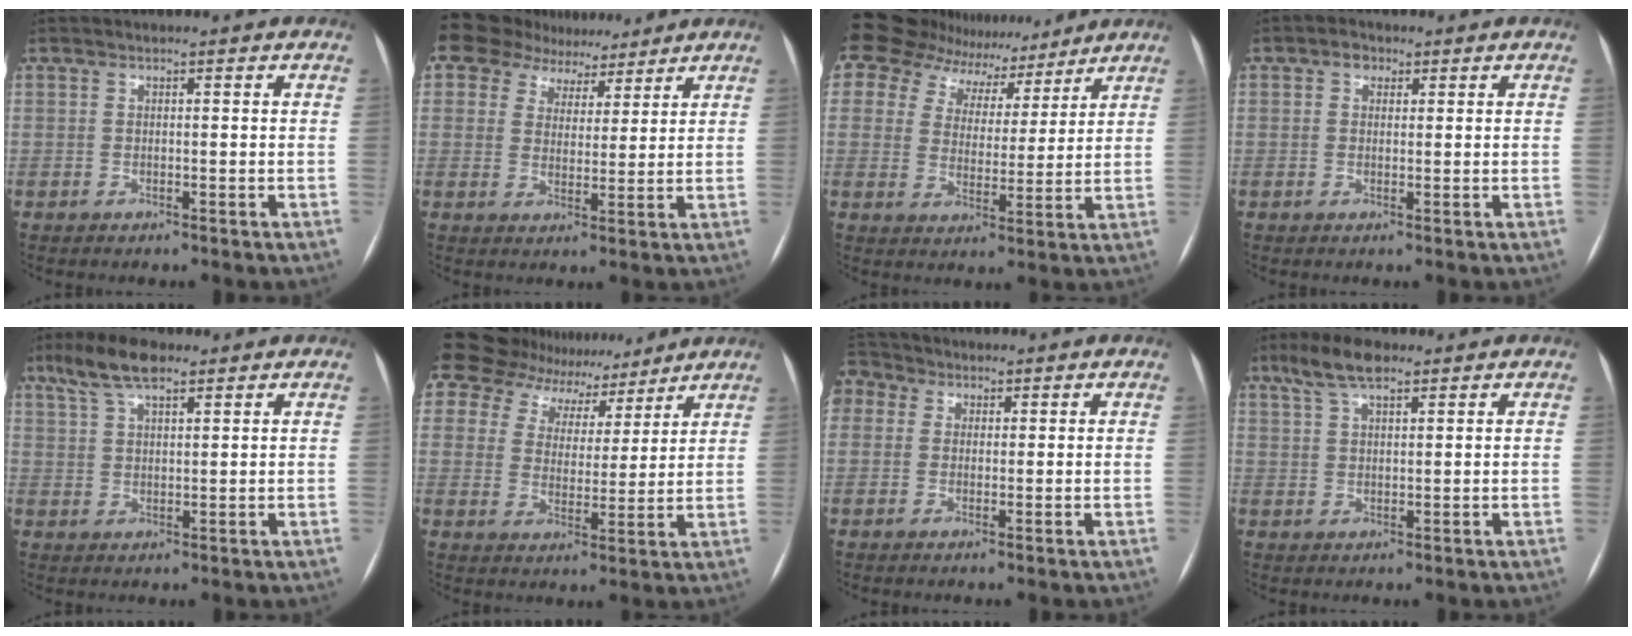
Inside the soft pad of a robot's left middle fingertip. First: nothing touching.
{"total": 6.7, "force": [6.3, 2.3, -0.7], "torque": [0.031, 0.000, 0.092]}
{"total": 12.6, "force": [12.0, 3.7, 0.4], "torque": [-0.002, 0.001, 0.174]}
{"total": 1.8, "force": [0.8, 1.4, 0.7], "torque": [-0.014, 0.008, 0.010]}
{"total": 7.2, "force": [5.0, 2.0, 4.8], "torque": [-0.103, 0.023, 0.094]}
{"total": 12.6, "force": [11.7, 4.5, 1.5], "torque": [-0.021, 0.010, 0.168]}
{"total": 6.2, "force": [2.4, 5.2, 2.2], "torque": [-0.060, 0.032, 0.047]}
{"total": 6.3, "force": [4.3, 1.7, 4.2], "torque": [-0.091, 0.021, 0.083]}